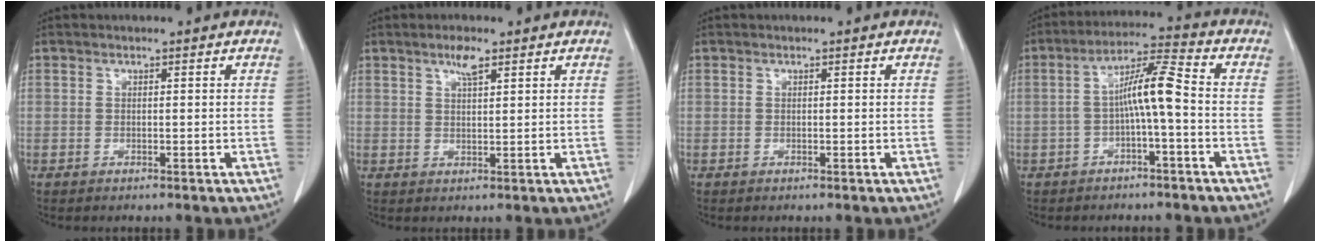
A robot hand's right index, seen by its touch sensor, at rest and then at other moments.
{"total": 3.0, "force": [2.0, 0.6, 2.2], "torque": [-0.041, 0.003, 0.035]}
{"total": 0.0}
{"total": 7.4, "force": [-1.2, 0.5, 7.2], "torque": [-0.131, 0.026, -0.022]}